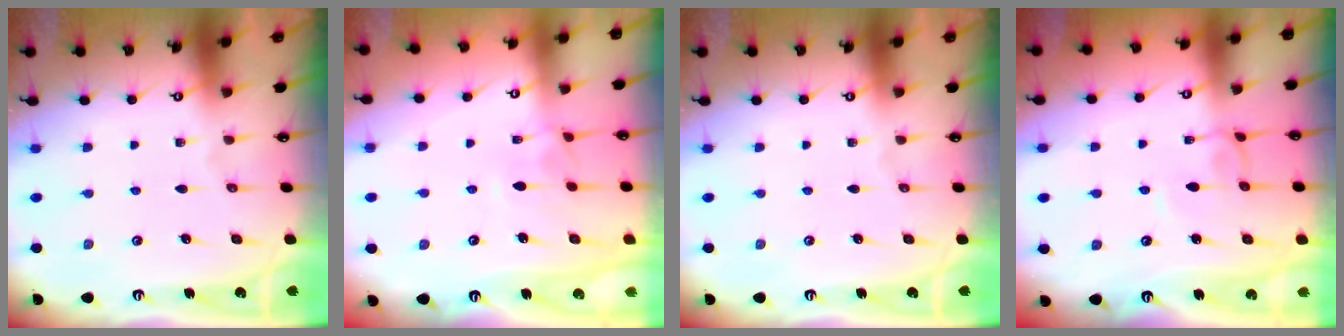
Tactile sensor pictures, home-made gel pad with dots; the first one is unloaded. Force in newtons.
{"total": 1.5, "press": 1.4, "slide": 0.5}
{"total": 0.0}
{"total": 2.6, "press": 2.6, "slide": 0.2}